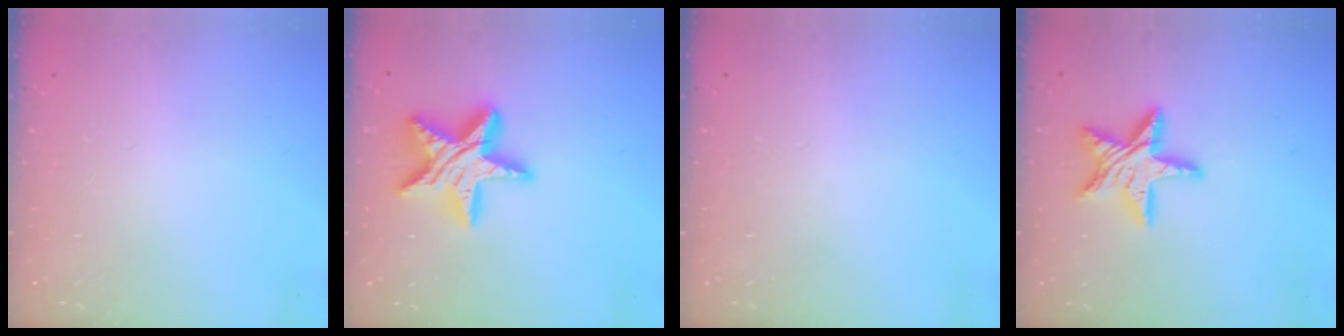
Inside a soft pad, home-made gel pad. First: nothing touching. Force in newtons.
{"total": 16.3, "press": 16.2, "slide": 1.1}
{"total": 0.0}
{"total": 13.9, "press": 13.9, "slide": 1.1}